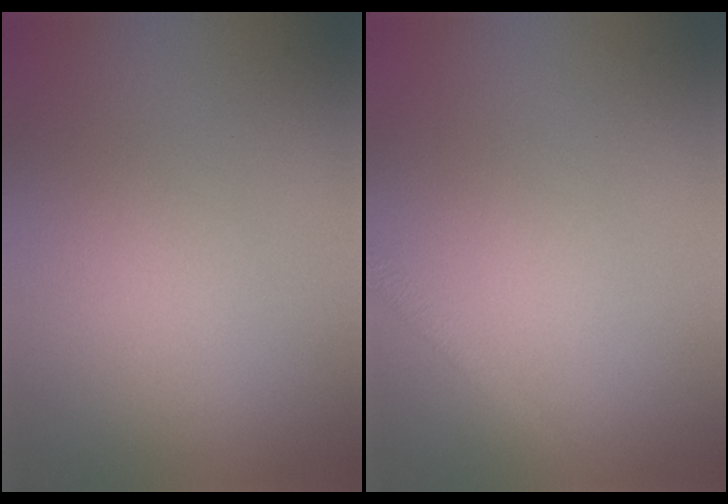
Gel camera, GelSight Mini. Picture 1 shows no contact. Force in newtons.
{"total": 1.2, "press": 1.2, "slide": 0.1}